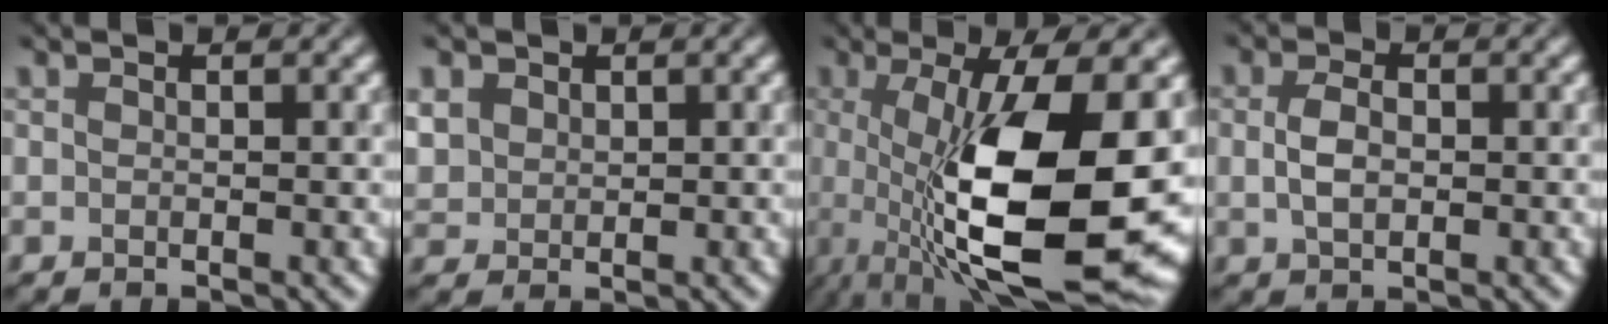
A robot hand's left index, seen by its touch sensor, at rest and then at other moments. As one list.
[{"total": 1.2, "force": [0.2, 1.1, -0.3], "torque": [-0.007, 0.001, 0.021]}, {"total": 13.4, "force": [-1.3, 4.2, 12.7], "torque": [-0.203, -0.017, -0.012]}, {"total": 1.4, "force": [-0.6, 1.0, 0.8], "torque": [-0.027, 0.000, 0.000]}]